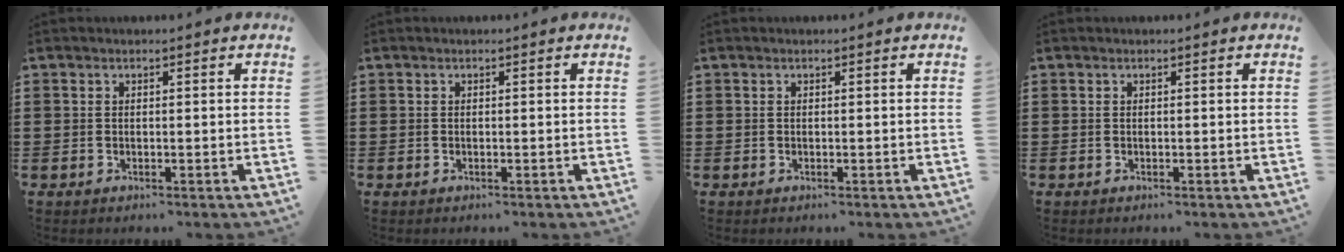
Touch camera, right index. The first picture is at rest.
{"total": 0.0}
{"total": 0.0}
{"total": 0.0}